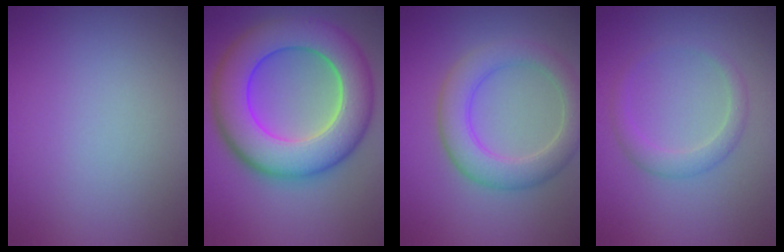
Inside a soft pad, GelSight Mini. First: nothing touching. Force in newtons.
{"total": 11.4, "press": 11.4, "slide": 0.7}
{"total": 5.0, "press": 4.9, "slide": 0.4}
{"total": 2.1, "press": 2.1, "slide": 0.1}